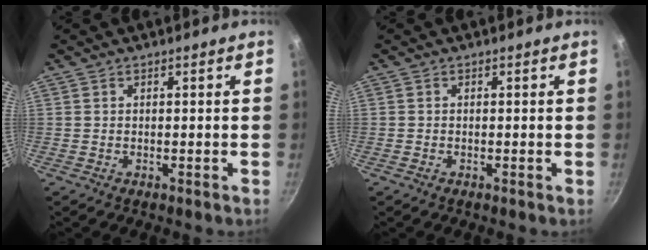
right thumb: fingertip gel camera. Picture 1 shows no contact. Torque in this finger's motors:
{"motor_torque": [0.18, -0.27, 0.29, -0.13, 0.02]}